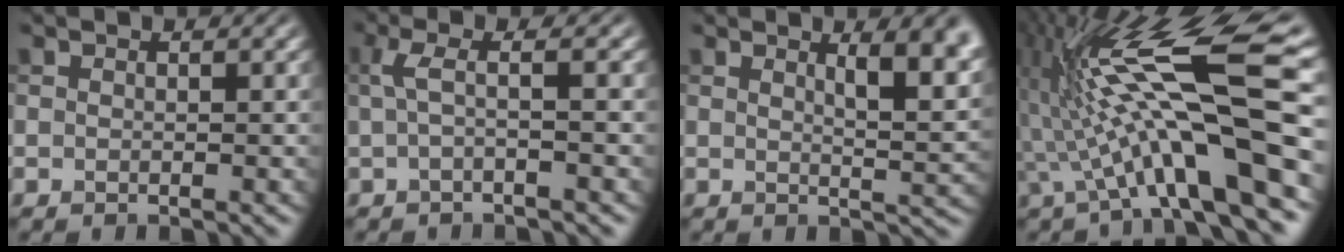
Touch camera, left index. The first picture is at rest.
{"total": 2.7, "force": [0.1, 0.7, 2.6], "torque": [-0.050, 0.002, -0.004]}
{"total": 5.8, "force": [2.5, 2.1, 4.8], "torque": [-0.040, 0.004, 0.031]}
{"total": 13.6, "force": [-0.4, 2.7, 13.3], "torque": [-0.228, 0.022, -0.004]}